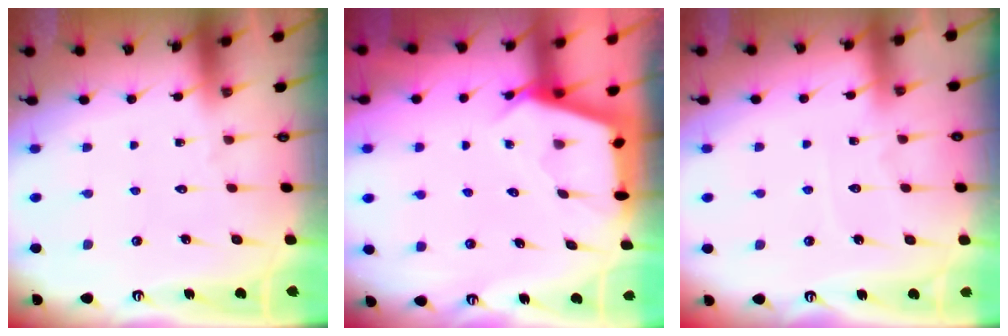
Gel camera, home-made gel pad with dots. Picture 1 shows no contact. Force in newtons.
{"total": 2.7, "press": 2.7, "slide": 0.3}
{"total": 3.2, "press": 3.2, "slide": 0.4}